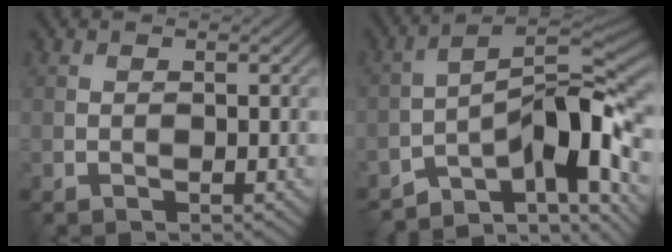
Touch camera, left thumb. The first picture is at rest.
{"total": 12.6, "force": [-8.3, 3.6, 8.9], "torque": [-0.139, -0.001, -0.148]}